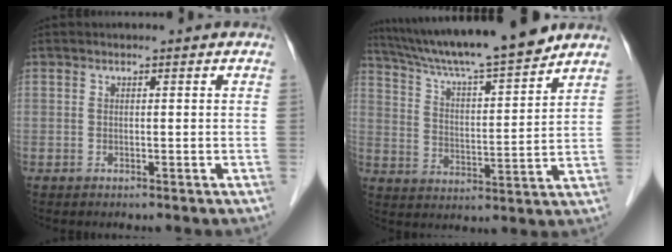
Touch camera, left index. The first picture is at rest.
{"total": 16.5, "force": [14.6, 0.0, 7.6], "torque": [-0.130, 0.009, 0.234]}